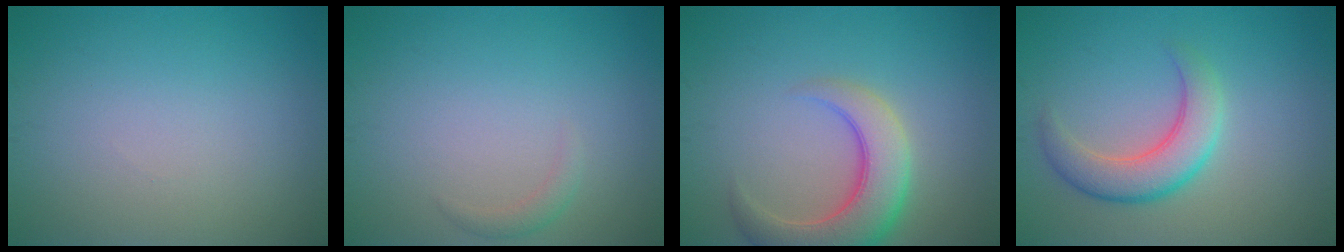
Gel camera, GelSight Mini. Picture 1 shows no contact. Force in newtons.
{"total": 1.0, "press": 1.0, "slide": 0.0}
{"total": 6.3, "press": 6.3, "slide": 0.6}
{"total": 4.5, "press": 4.5, "slide": 0.3}